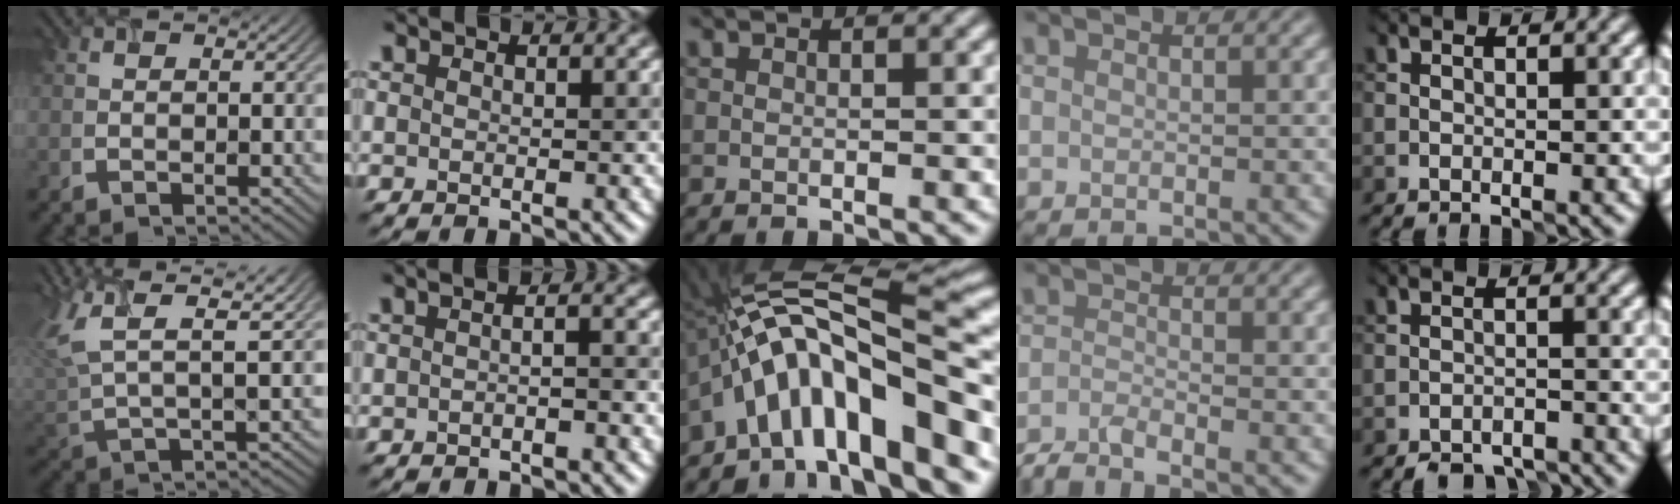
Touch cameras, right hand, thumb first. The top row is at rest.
{"thumb": {"total": 13.0, "force": [6.7, 5.9, 9.4], "torque": [-0.218, 0.018, 0.121]}, "index": {"total": 2.1, "force": [-0.5, 0.7, 1.8], "torque": [-0.016, 0.003, -0.021]}, "middle": {"total": 13.1, "force": [-5.5, 3.6, 11.3], "torque": [-0.164, 0.032, -0.085]}, "ring": {"total": 2.5, "force": [-2.2, 0.2, 1.1], "torque": [-0.030, -0.005, -0.057]}, "little": {"total": 3.8, "force": [-3.5, 1.2, 0.7], "torque": [-0.005, -0.006, -0.058]}}